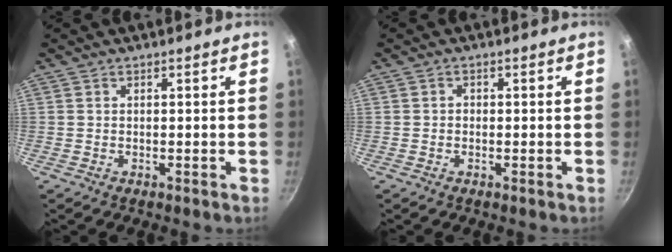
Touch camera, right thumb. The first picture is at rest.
{"total": 1.0, "force": [-0.1, 0.9, 0.5], "torque": [-0.007, 0.005, -0.003]}